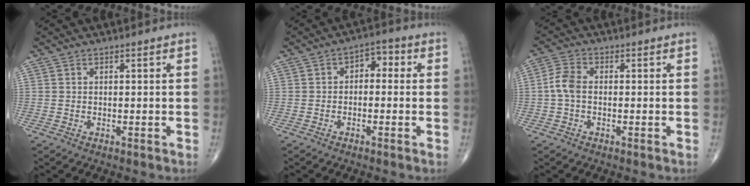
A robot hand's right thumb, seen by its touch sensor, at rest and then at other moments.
{"total": 4.3, "force": [0.1, 2.8, 3.2], "torque": [-0.024, 0.021, -0.012]}
{"total": 4.3, "force": [-0.4, 2.6, 3.3], "torque": [-0.072, 0.012, -0.017]}